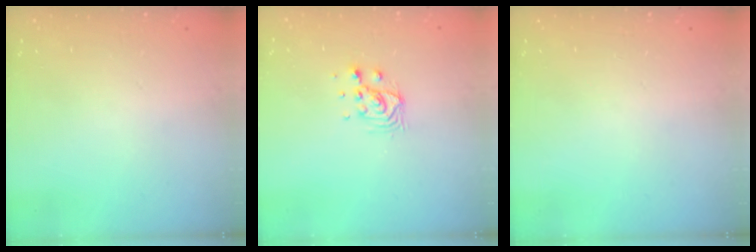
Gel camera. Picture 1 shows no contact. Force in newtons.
{"total": 7.6, "press": 7.6, "slide": 0.3}
{"total": 0.0}